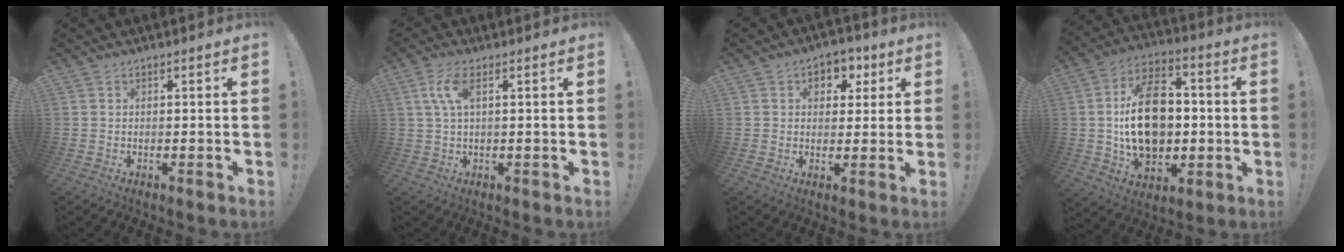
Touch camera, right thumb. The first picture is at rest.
{"total": 5.9, "force": [1.9, 1.9, 5.2], "torque": [-0.096, 0.002, 0.035]}
{"total": 6.6, "force": [2.1, 5.4, 3.1], "torque": [-0.024, -0.005, 0.036]}
{"total": 21.1, "force": [-0.3, 14.9, 14.9], "torque": [-0.254, 0.009, 0.002]}